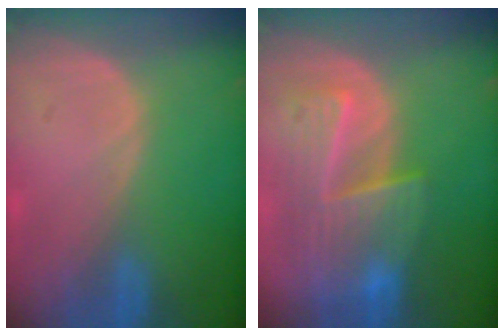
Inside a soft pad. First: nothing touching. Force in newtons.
{"total": 9.6, "press": 8.4, "slide": 4.6}